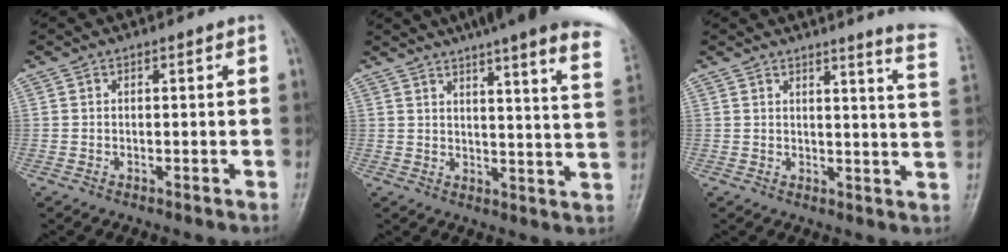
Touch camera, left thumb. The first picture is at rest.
{"total": 22.7, "force": [16.8, 2.5, 15.0], "torque": [-0.188, -0.049, 0.199]}
{"total": 10.8, "force": [8.9, -0.8, 6.0], "torque": [-0.063, -0.076, 0.080]}